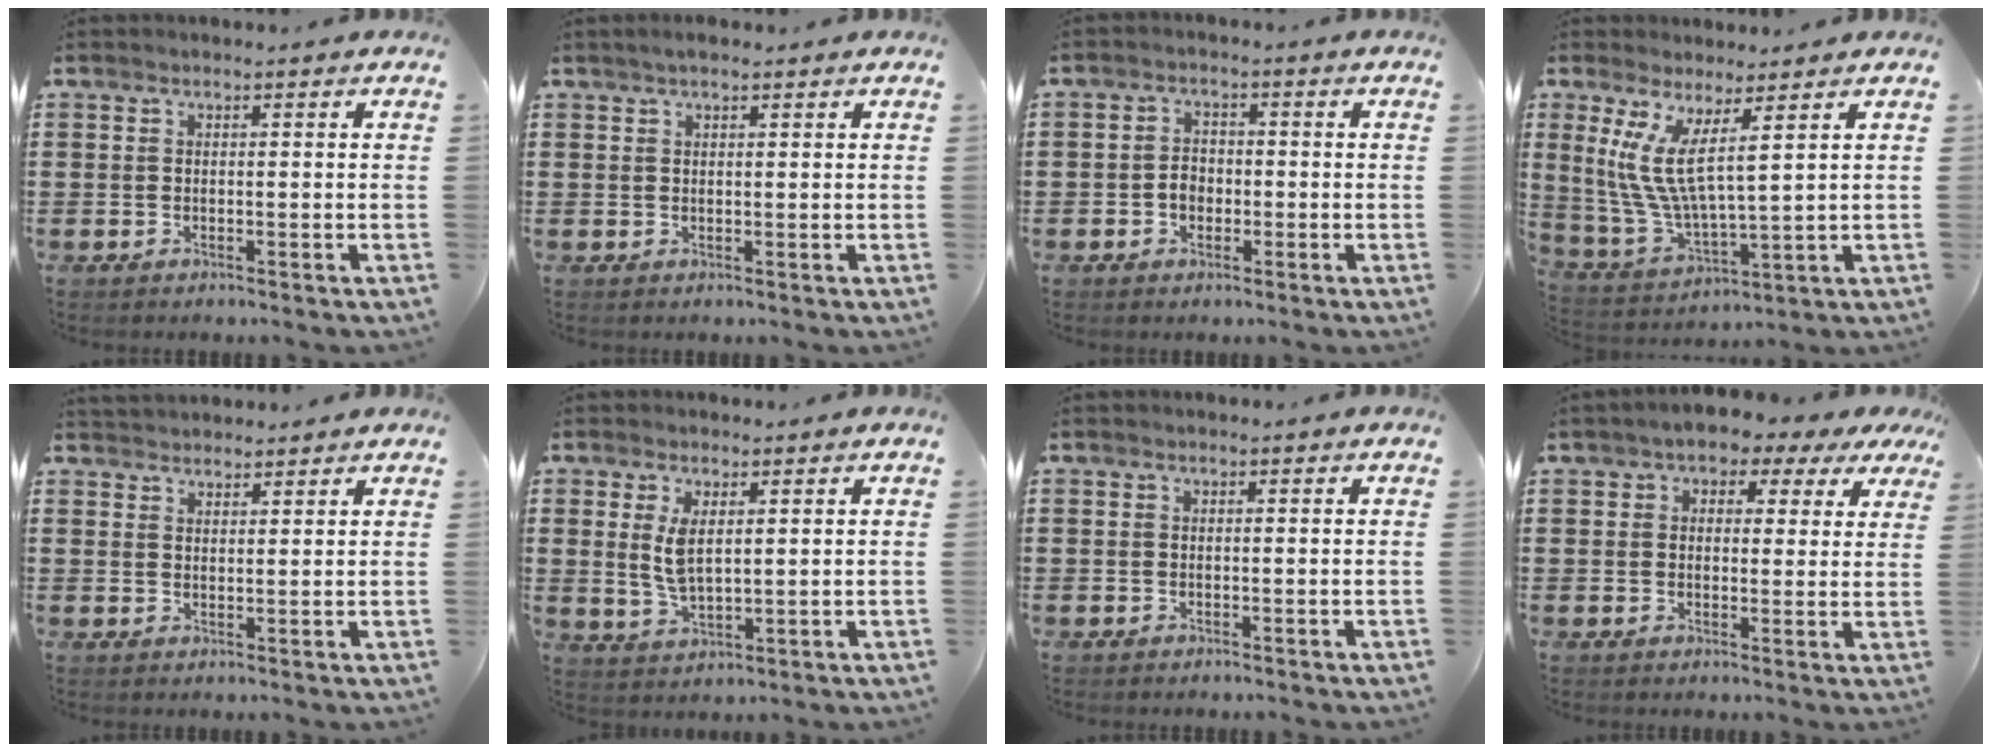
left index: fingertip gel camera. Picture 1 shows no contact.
{"total": 1.3, "force": [1.0, 0.3, 0.8], "torque": [-0.017, 0.003, 0.018]}
{"total": 2.6, "force": [-0.8, 2.0, 1.3], "torque": [-0.029, 0.002, -0.018]}
{"total": 8.5, "force": [4.2, 1.8, 7.1], "torque": [-0.174, -0.025, 0.073]}
{"total": 2.4, "force": [2.3, 0.5, -0.3], "torque": [-0.001, -0.001, 0.047]}
{"total": 4.8, "force": [1.4, 2.2, 4.0], "torque": [-0.092, 0.003, 0.021]}
{"total": 0.0}
{"total": 2.9, "force": [1.9, 1.9, 1.0], "torque": [-0.028, -0.004, 0.025]}